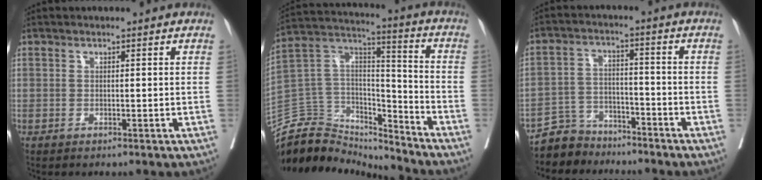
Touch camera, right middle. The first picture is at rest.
{"total": 17.5, "force": [-16.7, 5.0, 1.4], "torque": [-0.027, 0.075, -0.289]}
{"total": 6.8, "force": [-6.2, 2.9, -0.3], "torque": [0.008, 0.015, -0.115]}